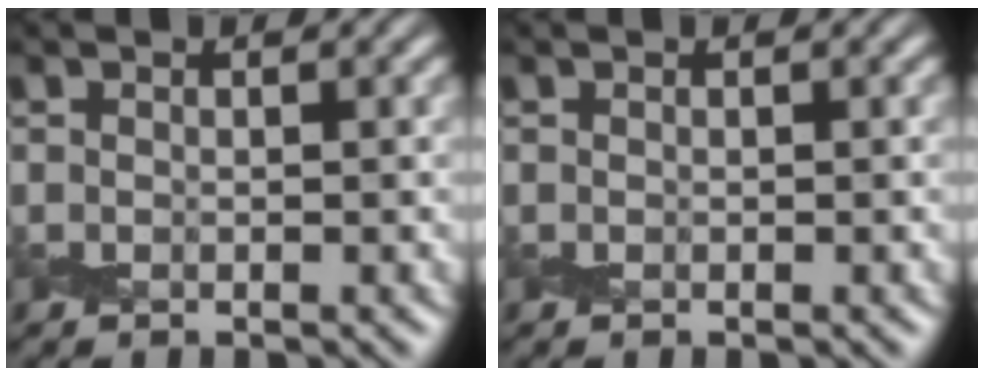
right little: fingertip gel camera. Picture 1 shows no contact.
{"total": 0.0}